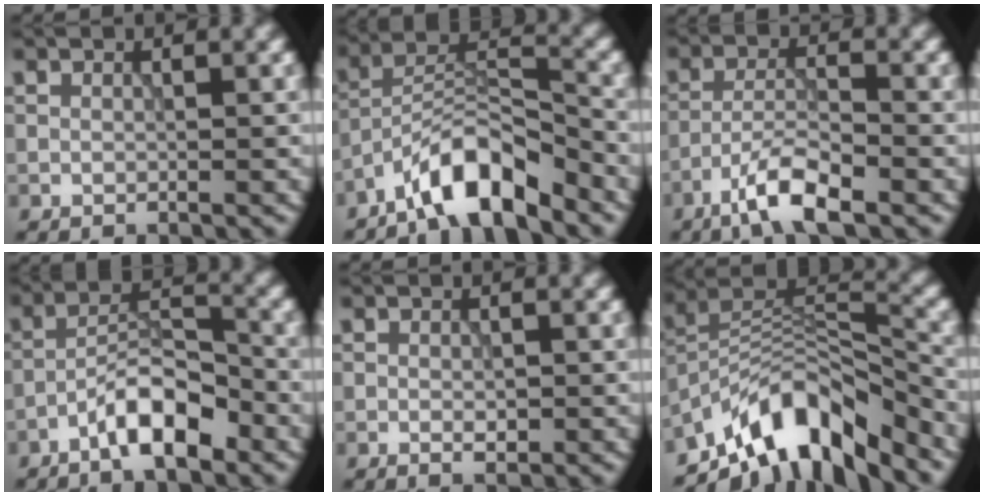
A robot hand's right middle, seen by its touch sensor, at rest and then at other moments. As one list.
[{"total": 6.8, "force": [-5.2, 1.7, 4.1], "torque": [-0.066, 0.011, -0.098]}, {"total": 5.1, "force": [-3.3, 1.2, 3.7], "torque": [-0.068, 0.004, -0.069]}, {"total": 5.5, "force": [-3.4, 1.7, 4.1], "torque": [-0.064, 0.016, -0.064]}, {"total": 1.1, "force": [-0.3, 0.5, 1.0], "torque": [-0.016, 0.000, -0.003]}, {"total": 9.7, "force": [-7.0, 3.7, 5.6], "torque": [-0.076, 0.004, -0.139]}]